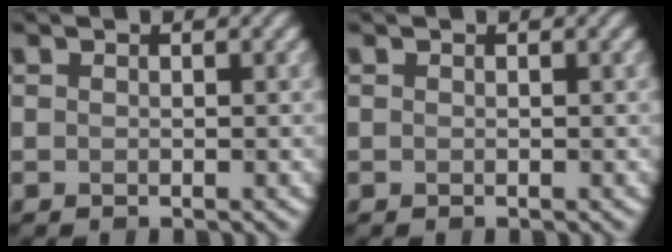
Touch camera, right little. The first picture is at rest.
{"total": 0.0}